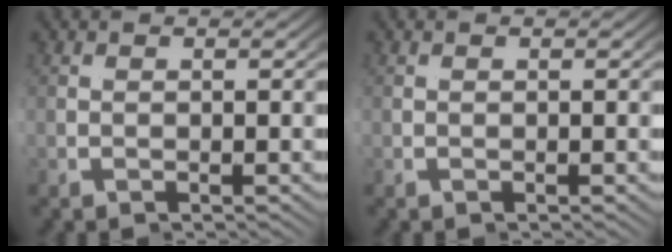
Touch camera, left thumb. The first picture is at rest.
{"total": 0.0}